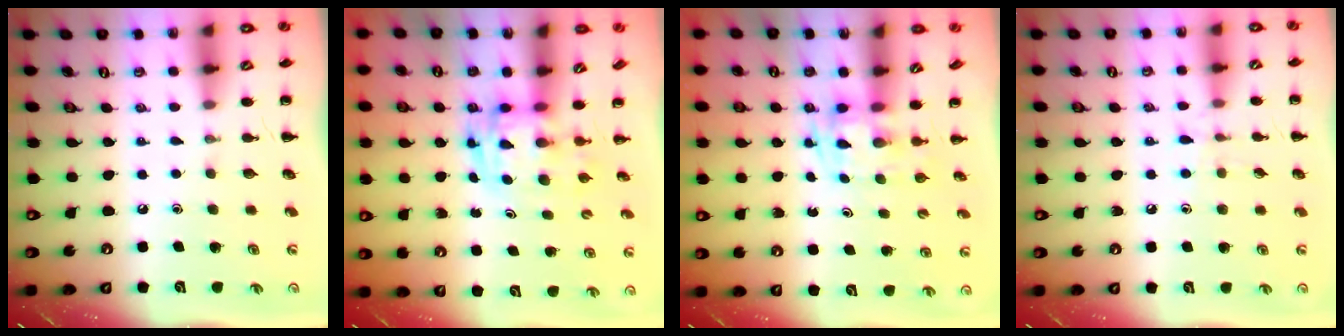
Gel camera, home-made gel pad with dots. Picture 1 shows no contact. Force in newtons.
{"total": 2.8, "press": 2.7, "slide": 0.5}
{"total": 2.8, "press": 2.5, "slide": 1.3}
{"total": 6.7, "press": 6.4, "slide": 2.0}